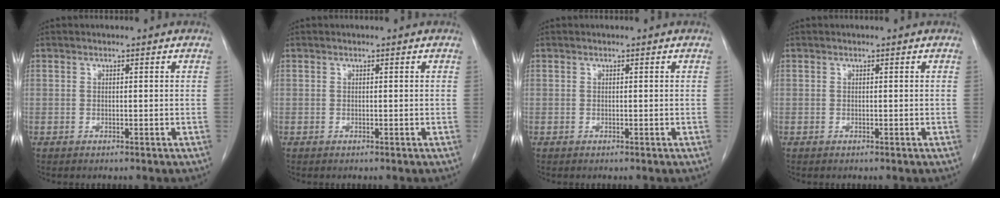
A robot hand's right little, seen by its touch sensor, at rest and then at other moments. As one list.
[{"total": 0.0}, {"total": 0.0}, {"total": 0.0}]